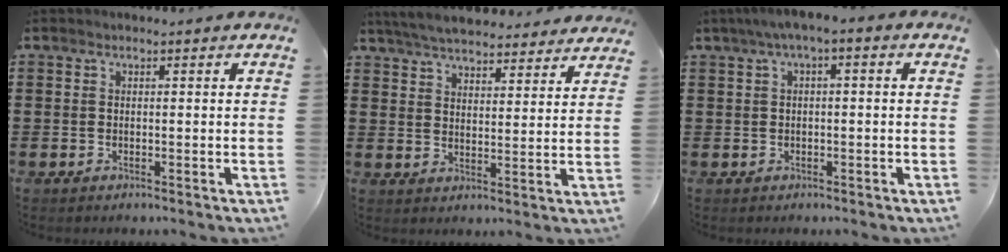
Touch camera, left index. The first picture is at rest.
{"total": 5.8, "force": [5.7, 0.5, 1.2], "torque": [-0.046, -0.024, 0.102]}
{"total": 2.1, "force": [-0.9, 0.4, 1.9], "torque": [-0.038, 0.002, -0.022]}